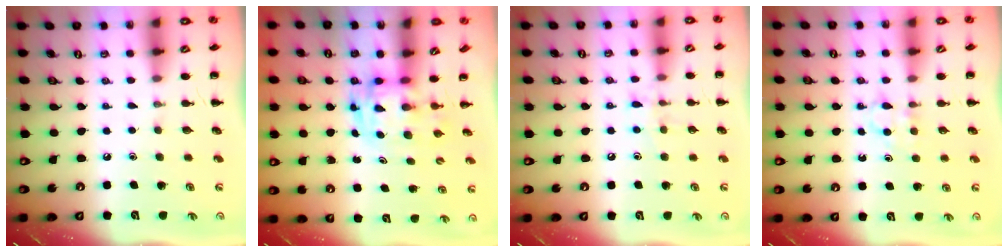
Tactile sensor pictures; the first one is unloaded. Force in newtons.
{"total": 2.9, "press": 2.9, "slide": 0.6}
{"total": 7.3, "press": 7.1, "slide": 1.5}
{"total": 3.5, "press": 3.3, "slide": 1.1}